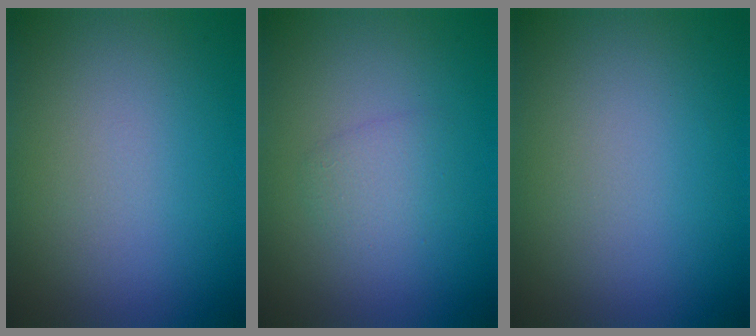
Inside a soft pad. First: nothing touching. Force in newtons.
{"total": 1.5, "press": 1.5, "slide": 0.1}
{"total": 0.0}